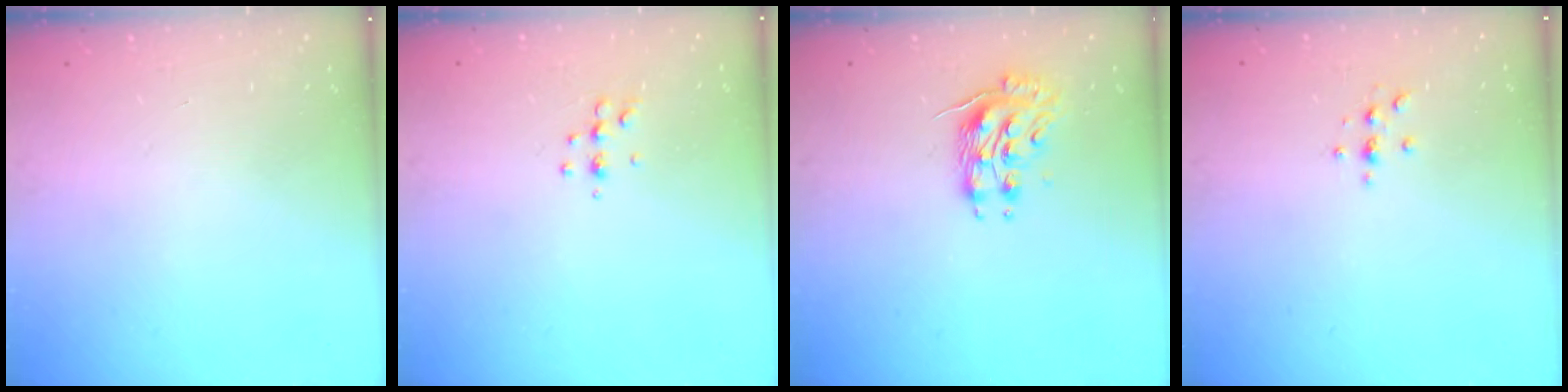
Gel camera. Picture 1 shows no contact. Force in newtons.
{"total": 4.5, "press": 4.3, "slide": 1.2}
{"total": 10.2, "press": 10.2, "slide": 0.6}
{"total": 2.2, "press": 2.1, "slide": 0.2}